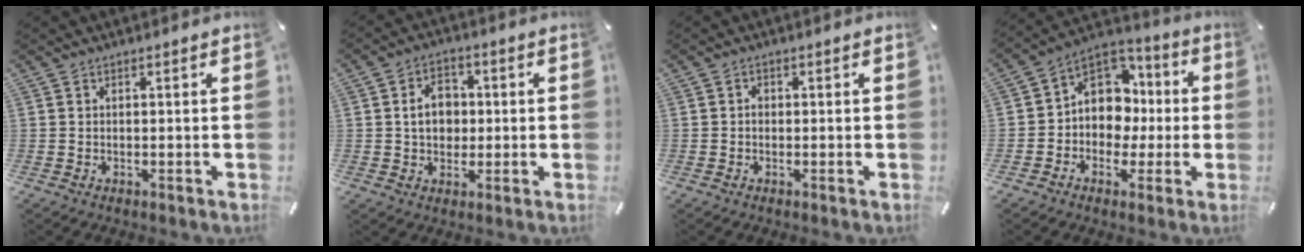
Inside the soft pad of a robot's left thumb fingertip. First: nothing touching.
{"total": 7.5, "force": [0.4, 6.2, 4.3], "torque": [-0.073, 0.005, 0.003]}
{"total": 1.1, "force": [-0.2, 0.9, 0.5], "torque": [-0.009, 0.005, -0.005]}
{"total": 11.1, "force": [0.2, 10.1, 4.6], "torque": [-0.081, -0.006, 0.011]}